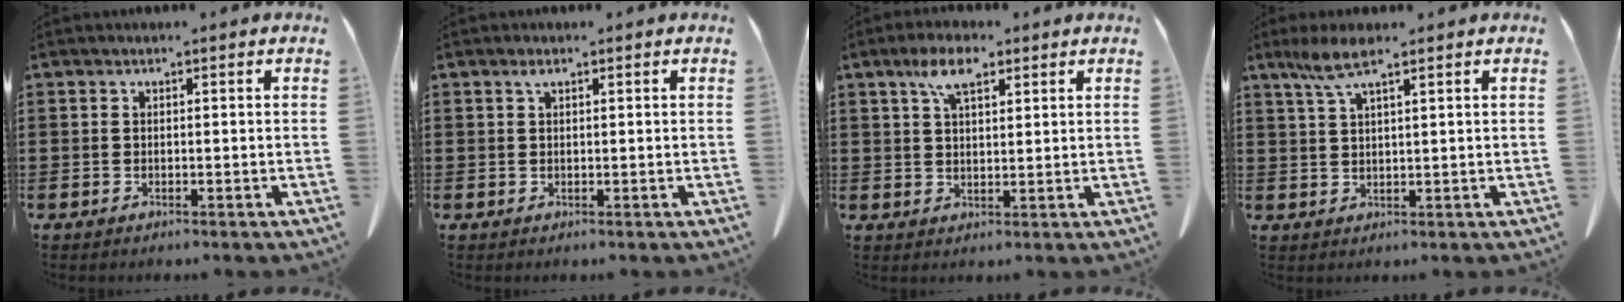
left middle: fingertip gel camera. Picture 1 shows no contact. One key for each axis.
{"total": 0.9, "fx": 0.5, "fy": 0.3, "fz": 0.7, "tx": -0.015, "ty": 0.001, "tz": 0.009}
{"total": 5.6, "fx": 3.3, "fy": 2.1, "fz": 4.0, "tx": -0.080, "ty": 0.004, "tz": 0.058}
{"total": 4.7, "fx": 2.9, "fy": 0.7, "fz": 3.7, "tx": -0.086, "ty": -0.002, "tz": 0.051}